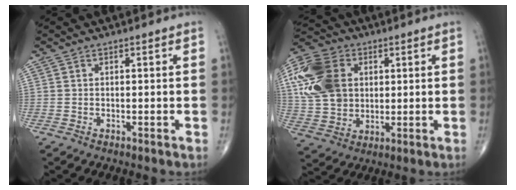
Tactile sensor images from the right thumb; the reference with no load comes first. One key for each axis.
{"total": 17.5, "fx": 4.0, "fy": 13.0, "fz": 11.0, "tx": -0.219, "ty": 0.006, "tz": 0.074}